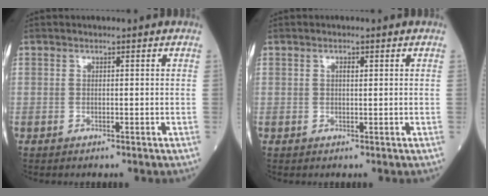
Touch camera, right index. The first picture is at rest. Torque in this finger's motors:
{"motor_torque": [-0.07, 0.02, -0.02, 0.00]}